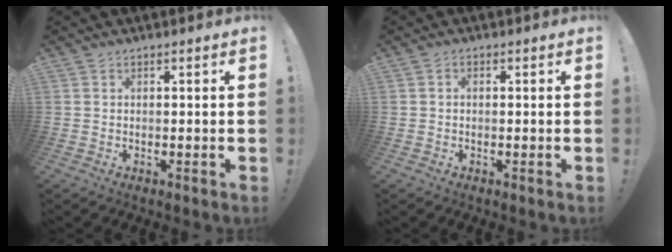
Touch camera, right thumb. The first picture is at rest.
{"total": 0.8, "force": [-0.3, 0.7, 0.4], "torque": [-0.010, 0.004, -0.005]}